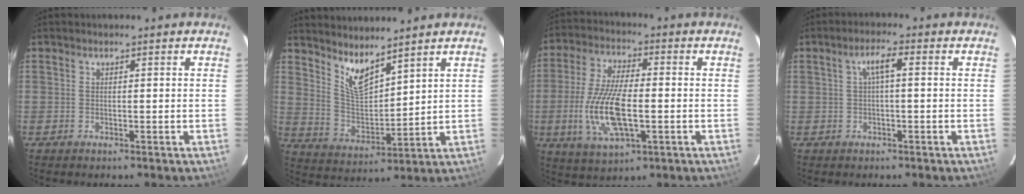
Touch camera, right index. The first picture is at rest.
{"total": 7.8, "force": [6.2, 1.8, 4.4], "torque": [-0.083, -0.013, 0.127]}
{"total": 13.8, "force": [-2.7, 4.9, 12.6], "torque": [-0.266, -0.007, -0.050]}
{"total": 3.0, "force": [0.3, 0.6, 3.0], "torque": [-0.059, 0.009, 0.008]}